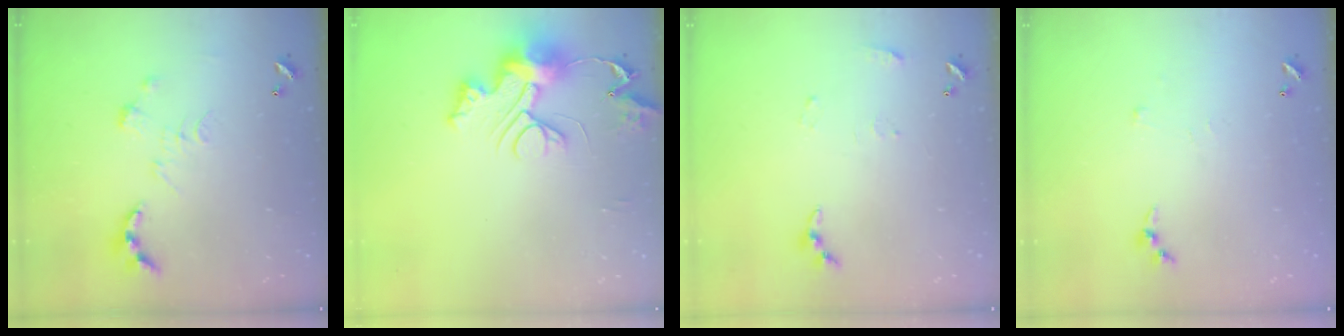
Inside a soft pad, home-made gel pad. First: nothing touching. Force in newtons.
{"total": 13.0, "press": 13.0, "slide": 0.8}
{"total": 6.4, "press": 6.4, "slide": 0.7}
{"total": 3.7, "press": 3.7, "slide": 0.5}